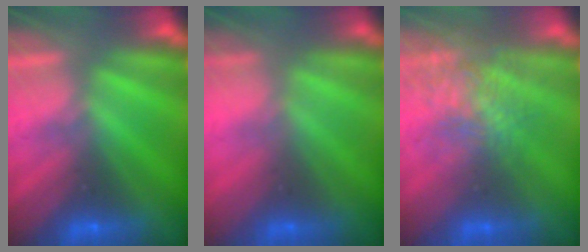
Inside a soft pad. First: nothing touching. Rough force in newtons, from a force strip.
{"total": 2.4}
{"total": 3.6}